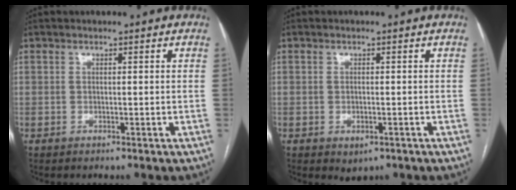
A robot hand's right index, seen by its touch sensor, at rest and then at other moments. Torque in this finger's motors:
{"motor_torque": [0.46, -0.18, 0.08, 0.01]}